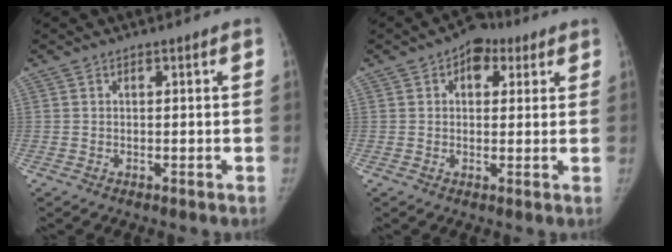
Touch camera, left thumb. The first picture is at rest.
{"total": 6.4, "force": [3.0, 4.2, 3.7], "torque": [-0.017, -0.003, 0.035]}